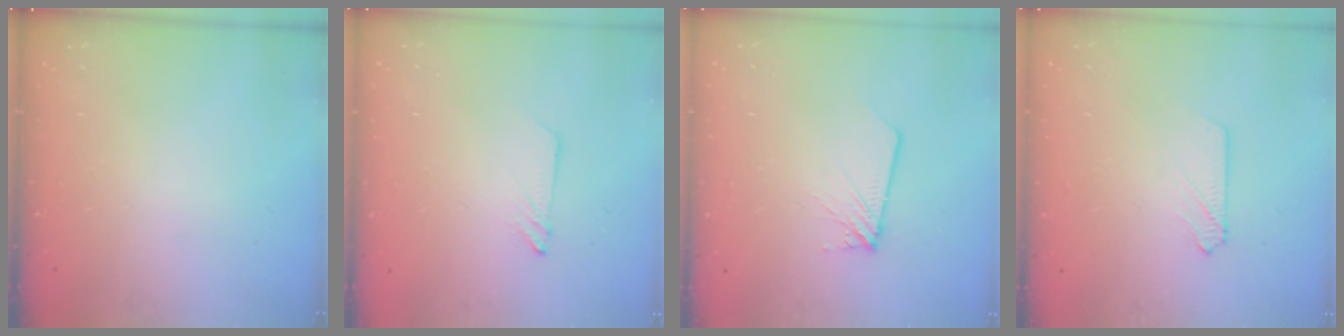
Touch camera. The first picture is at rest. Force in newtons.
{"total": 1.5, "press": 1.5, "slide": 0.1}
{"total": 2.1, "press": 2.1, "slide": 0.2}
{"total": 2.6, "press": 2.6, "slide": 0.3}